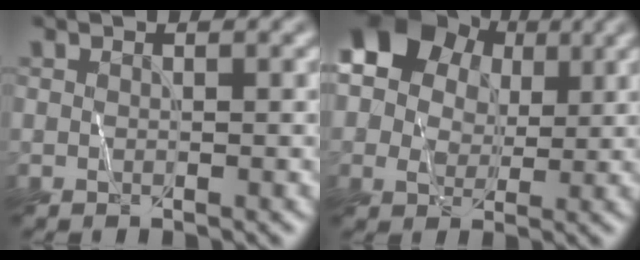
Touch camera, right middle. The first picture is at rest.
{"total": 10.7, "force": [4.1, 8.3, 5.4], "torque": [-0.101, 0.036, 0.064]}